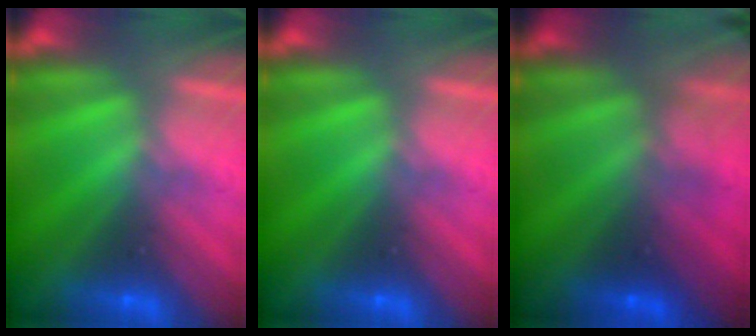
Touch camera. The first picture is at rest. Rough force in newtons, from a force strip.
{"total": 0.0}
{"total": 2.8}